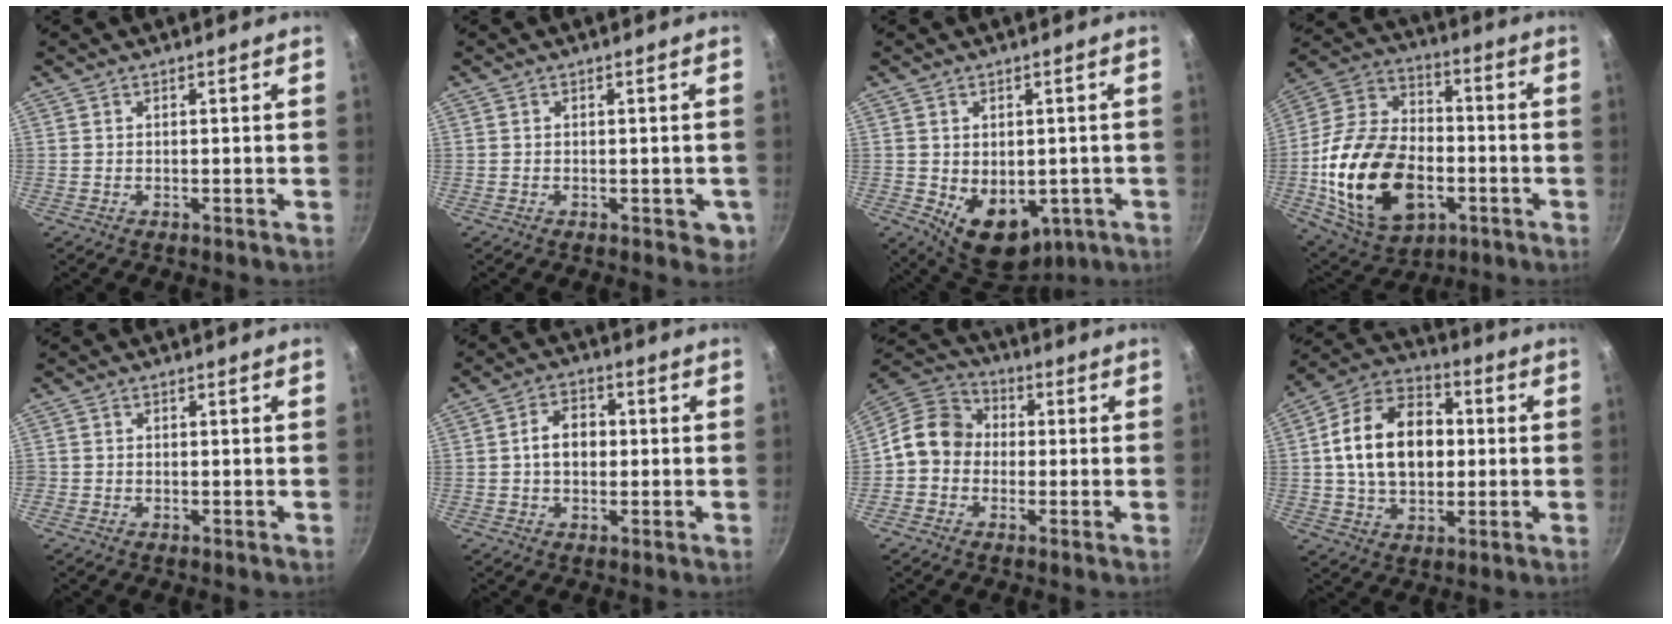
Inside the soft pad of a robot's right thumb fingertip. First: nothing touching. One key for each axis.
{"total": 3.3, "fx": -0.7, "fy": 2.0, "fz": 2.5, "tx": -0.018, "ty": 0.000, "tz": -0.008}
{"total": 11.9, "fx": -2.7, "fy": 8.3, "fz": 8.1, "tx": -0.083, "ty": -0.014, "tz": -0.015}
{"total": 25.3, "fx": -6.0, "fy": 16.3, "fz": 18.3, "tx": -0.328, "ty": 0.029, "tz": -0.099}
{"total": 0.7, "fx": -0.3, "fy": 0.7, "fz": 0.1, "tx": -0.002, "ty": 0.001, "tz": -0.008}
{"total": 6.3, "fx": 0.0, "fy": 4.7, "fz": 4.3, "tx": -0.047, "ty": 0.018, "tz": -0.005}
{"total": 10.4, "fx": -0.6, "fy": 9.0, "fz": 5.2, "tx": -0.057, "ty": 0.032, "tz": -0.037}
{"total": 17.3, "fx": 1.1, "fy": 12.1, "fz": 12.3, "tx": -0.174, "ty": 0.024, "tz": 0.008}